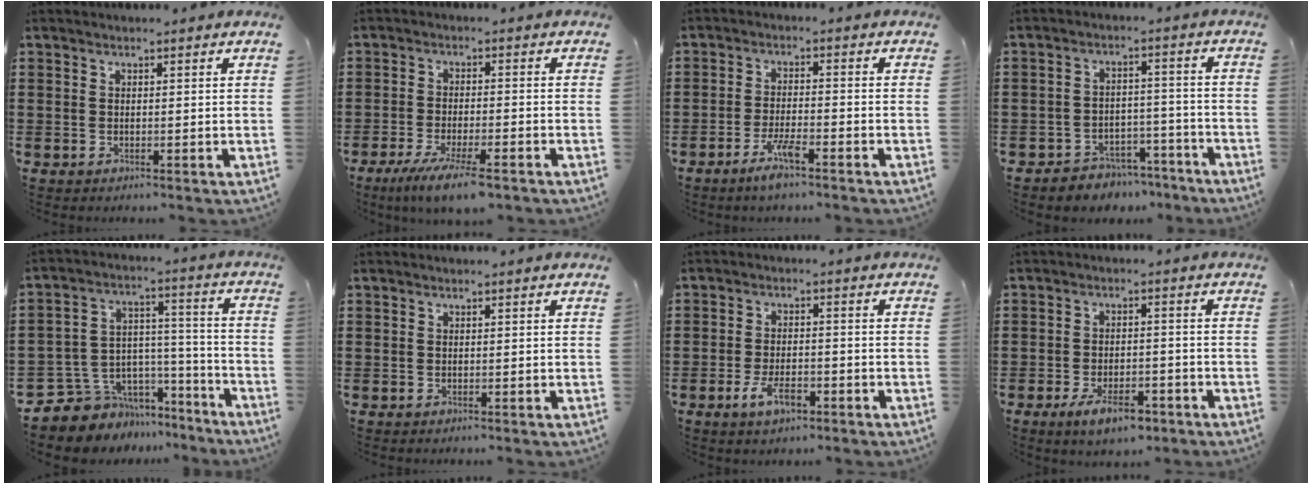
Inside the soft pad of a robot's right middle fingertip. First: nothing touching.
{"total": 6.4, "force": [-4.7, 0.8, 4.3], "torque": [-0.085, -0.016, -0.085]}
{"total": 4.3, "force": [-2.8, 0.5, 3.2], "torque": [-0.065, -0.001, -0.054]}
{"total": 4.6, "force": [-4.4, 1.3, 0.1], "torque": [-0.007, 0.011, -0.091]}
{"total": 7.0, "force": [-5.5, 4.4, -0.2], "torque": [-0.016, 0.004, -0.103]}
{"total": 0.0}
{"total": 4.7, "force": [-2.4, 2.1, 3.5], "torque": [-0.062, -0.003, -0.050]}
{"total": 5.4, "force": [-3.7, 2.1, 3.4], "torque": [-0.064, 0.004, -0.069]}